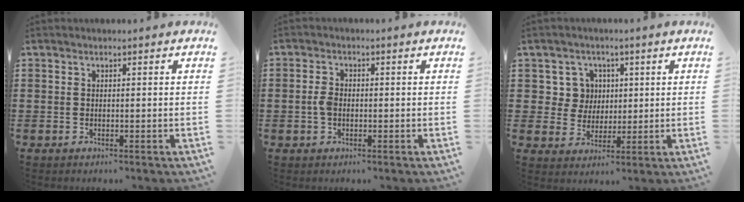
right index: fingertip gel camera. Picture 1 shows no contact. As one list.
[{"total": 2.2, "force": [-0.4, 1.4, 1.7], "torque": [-0.041, 0.002, -0.010]}, {"total": 5.6, "force": [1.4, 5.3, 1.2], "torque": [-0.042, 0.015, 0.024]}]